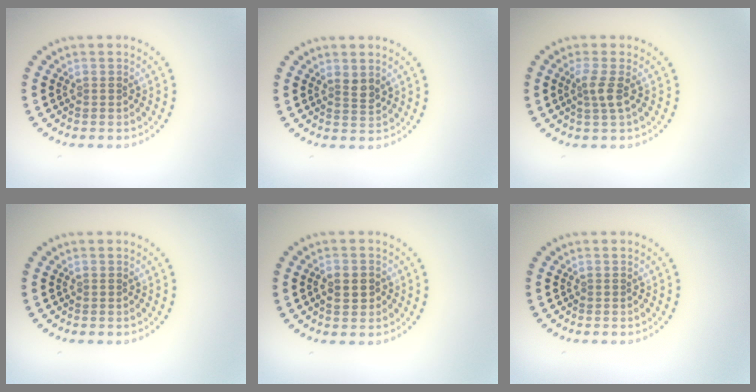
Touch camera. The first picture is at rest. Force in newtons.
{"total": 1.4, "press": 1.1, "slide": 0.8}
{"total": 1.8, "press": 1.4, "slide": 1.2}
{"total": 0.0}
{"total": 2.0, "press": 2.0, "slide": 0.2}
{"total": 0.0}